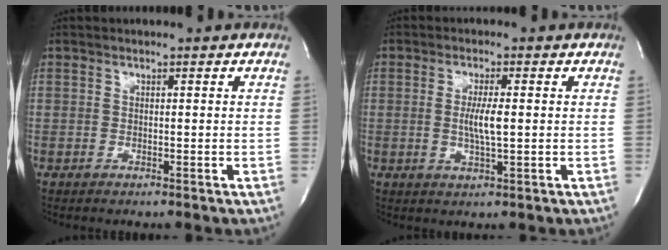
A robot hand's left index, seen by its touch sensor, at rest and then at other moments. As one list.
[{"total": 4.1, "force": [-0.1, 0.3, 4.1], "torque": [-0.081, -0.006, 0.001]}]